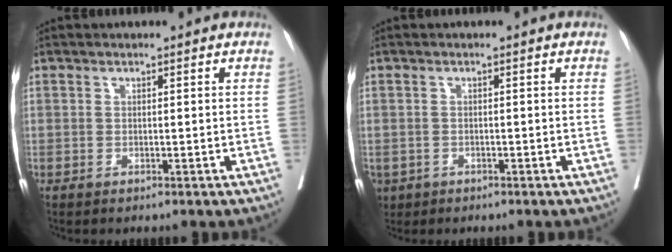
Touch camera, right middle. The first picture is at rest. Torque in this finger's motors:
{"motor_torque": [1.31, -0.83, 1.05, 0.21]}